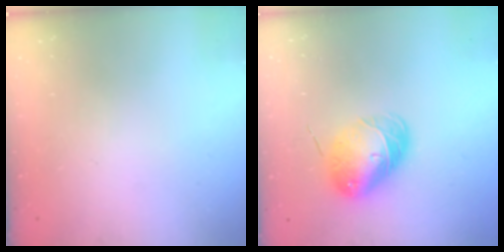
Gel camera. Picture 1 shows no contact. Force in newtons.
{"total": 9.3, "press": 9.1, "slide": 2.0}